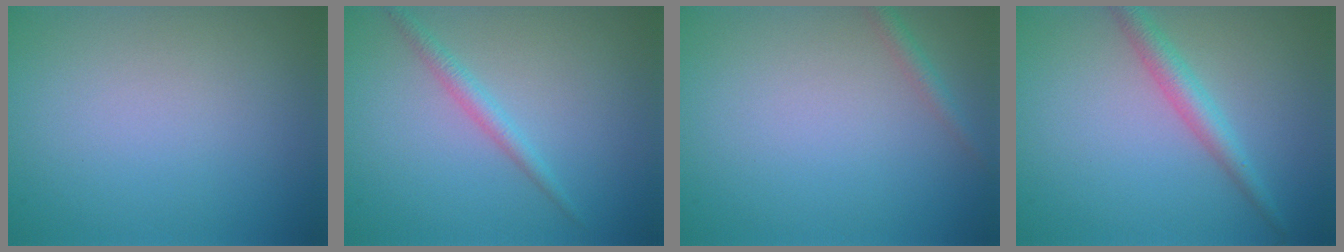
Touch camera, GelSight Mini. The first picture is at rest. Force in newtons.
{"total": 1.6, "press": 1.6, "slide": 0.1}
{"total": 1.3, "press": 1.3, "slide": 0.1}
{"total": 2.6, "press": 2.5, "slide": 0.1}